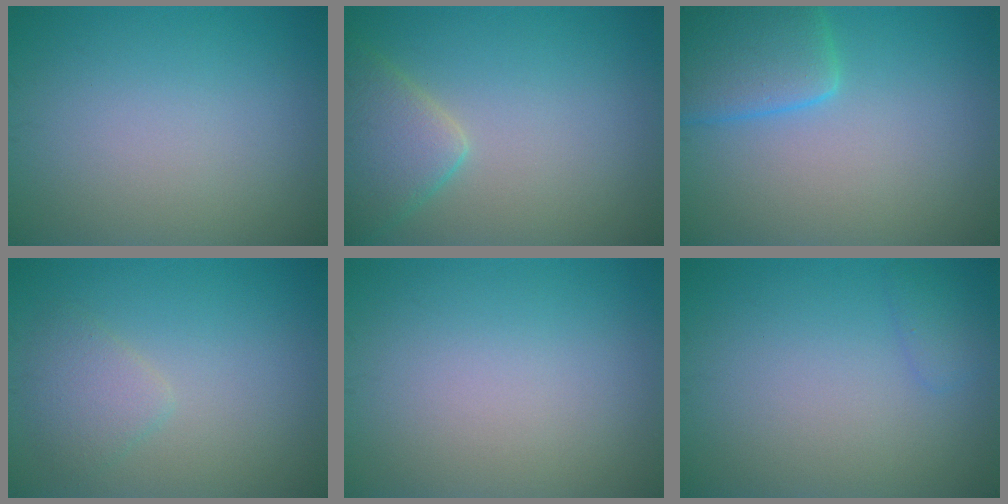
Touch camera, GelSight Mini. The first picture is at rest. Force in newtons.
{"total": 4.4, "press": 4.4, "slide": 0.2}
{"total": 4.8, "press": 4.8, "slide": 0.4}
{"total": 2.2, "press": 2.2, "slide": 0.2}
{"total": 0.0}
{"total": 1.0, "press": 1.0, "slide": 0.1}